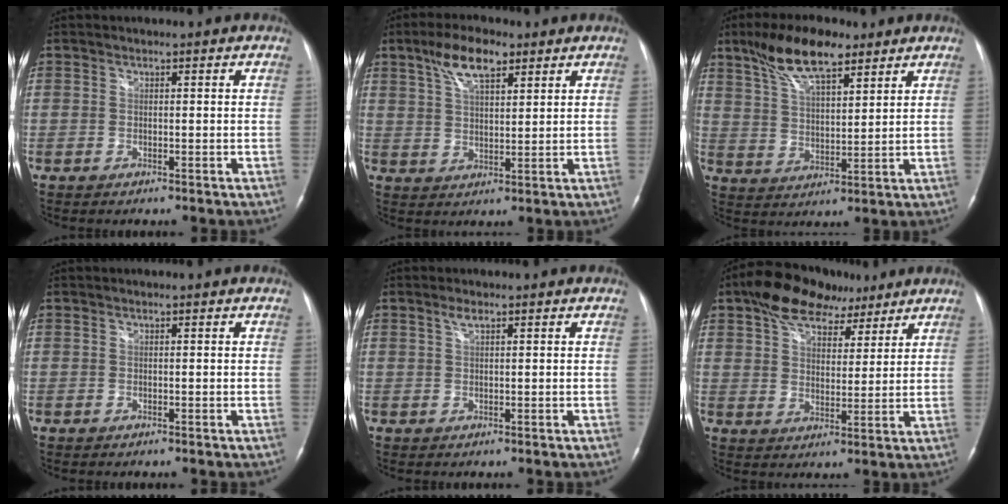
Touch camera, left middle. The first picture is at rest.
{"total": 7.7, "force": [4.7, 2.7, 5.5], "torque": [-0.110, 0.014, 0.088]}
{"total": 11.3, "force": [7.8, 3.5, 7.3], "torque": [-0.140, 0.015, 0.145]}
{"total": 0.0}
{"total": 1.2, "force": [0.8, 0.3, 0.9], "torque": [-0.019, 0.005, 0.016]}
{"total": 12.5, "force": [8.5, 6.4, 6.6], "torque": [-0.108, 0.034, 0.143]}